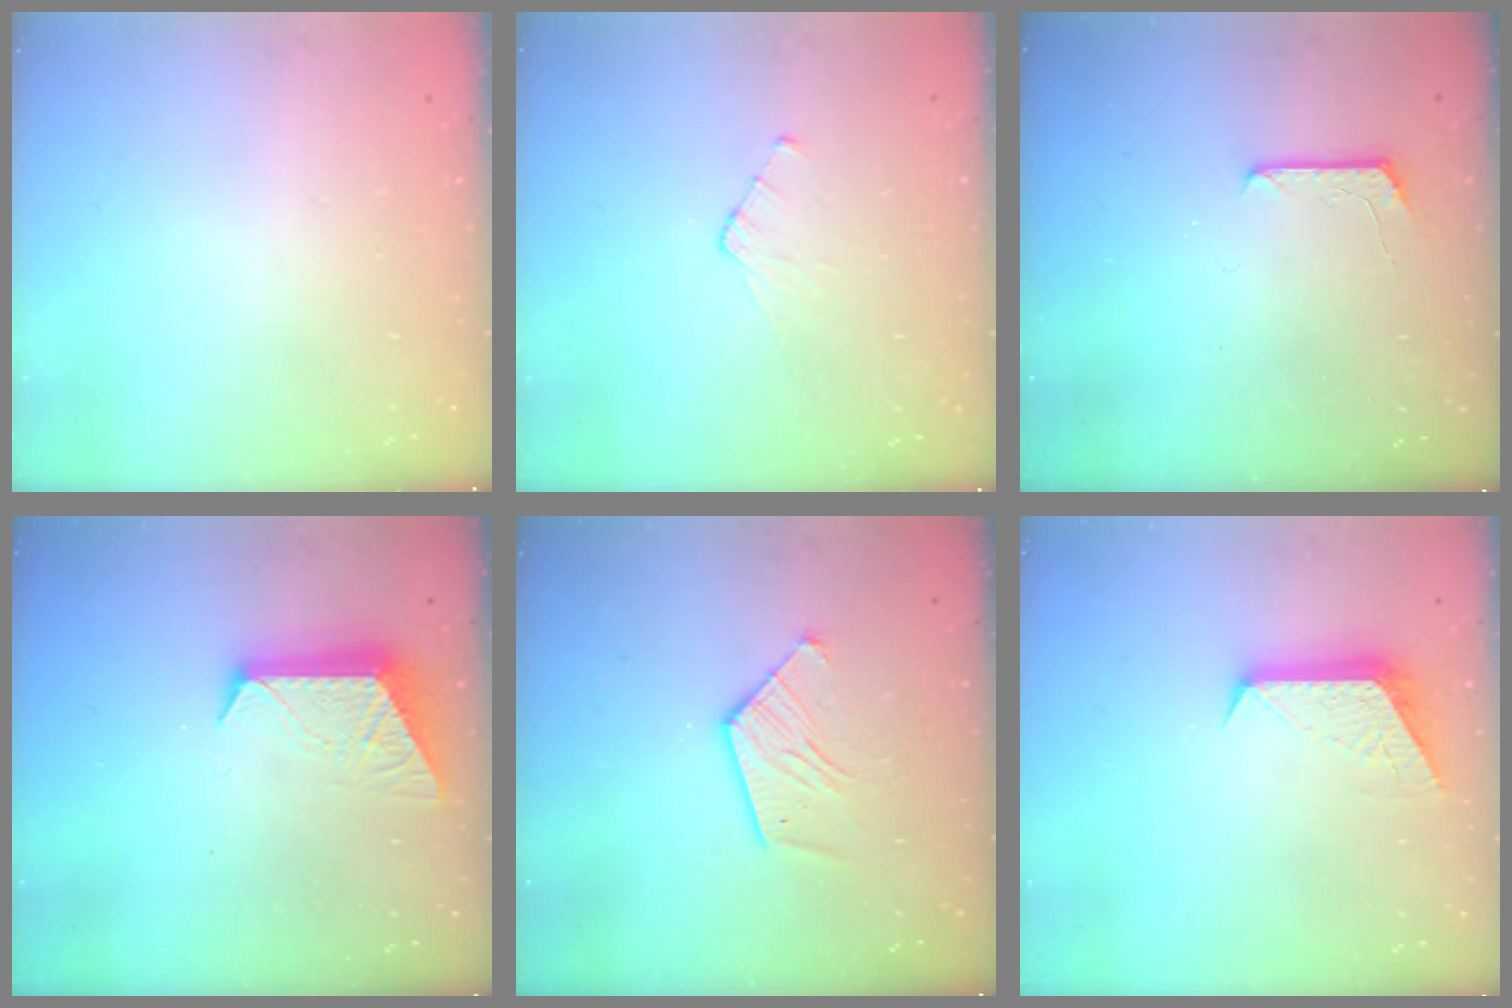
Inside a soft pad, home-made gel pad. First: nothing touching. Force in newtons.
{"total": 4.1, "press": 4.1, "slide": 0.4}
{"total": 6.1, "press": 6.1, "slide": 0.6}
{"total": 11.0, "press": 11.0, "slide": 0.8}
{"total": 10.2, "press": 10.2, "slide": 0.7}
{"total": 9.8, "press": 9.7, "slide": 0.9}